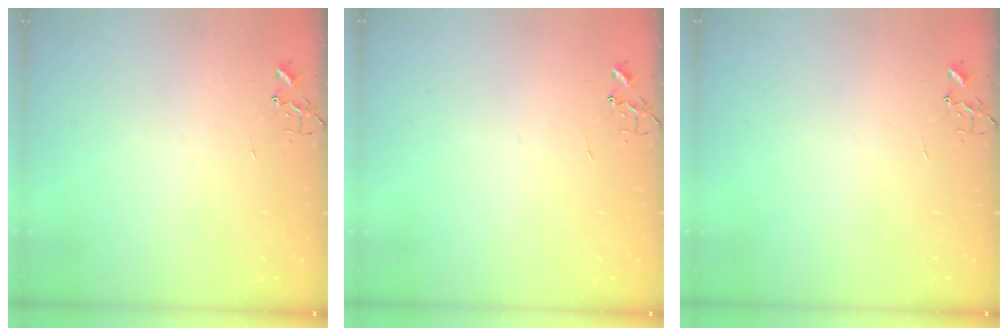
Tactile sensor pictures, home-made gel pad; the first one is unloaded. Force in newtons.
{"total": 0.0}
{"total": 0.0}